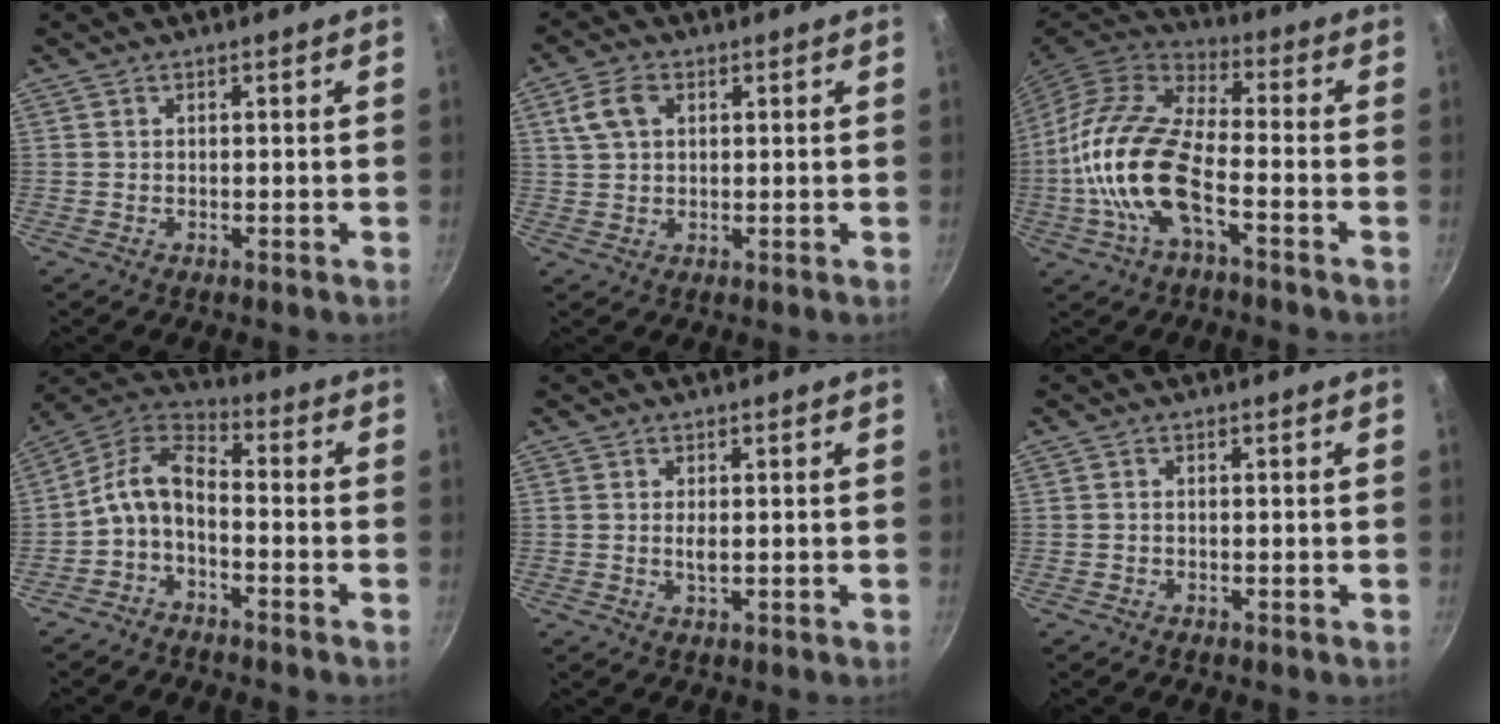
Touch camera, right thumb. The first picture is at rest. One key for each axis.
{"total": 5.4, "fx": 1.9, "fy": 3.6, "fz": 3.6, "tx": -0.069, "ty": 0.007, "tz": 0.039}
{"total": 17.3, "fx": -4.9, "fy": 7.6, "fz": 14.8, "tx": -0.307, "ty": 0.035, "tz": -0.096}
{"total": 8.8, "fx": -2.8, "fy": 5.0, "fz": 6.6, "tx": -0.124, "ty": 0.062, "tz": -0.072}
{"total": 1.6, "fx": 0.1, "fy": 0.6, "fz": 1.4, "tx": -0.028, "ty": -0.003, "tz": 0.005}
{"total": 0.0}